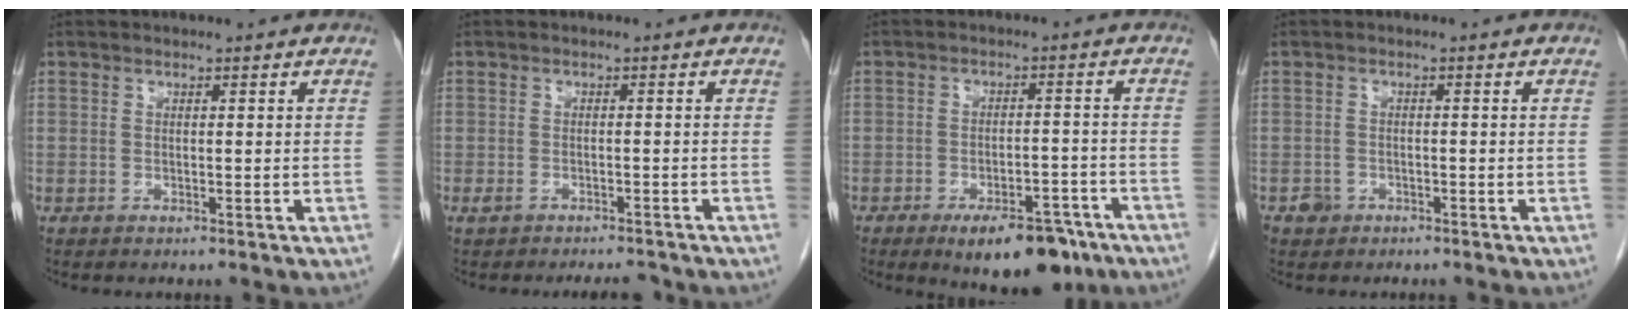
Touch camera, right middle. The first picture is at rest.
{"total": 3.7, "force": [-3.2, 1.2, 1.6], "torque": [-0.028, 0.002, -0.045]}
{"total": 10.5, "force": [-7.2, 4.1, 6.5], "torque": [-0.081, 0.000, -0.103]}
{"total": 1.8, "force": [-1.1, 1.4, 0.2], "torque": [-0.005, 0.007, -0.018]}